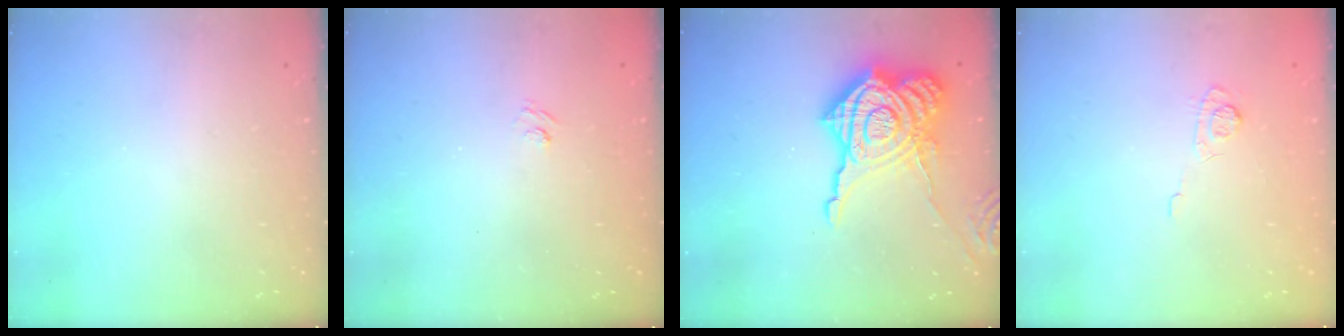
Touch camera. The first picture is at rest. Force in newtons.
{"total": 2.8, "press": 2.6, "slide": 1.0}
{"total": 21.6, "press": 21.5, "slide": 1.9}
{"total": 6.8, "press": 6.7, "slide": 1.4}